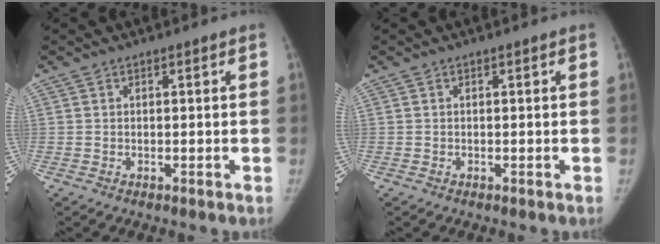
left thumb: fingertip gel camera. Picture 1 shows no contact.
{"total": 0.0}